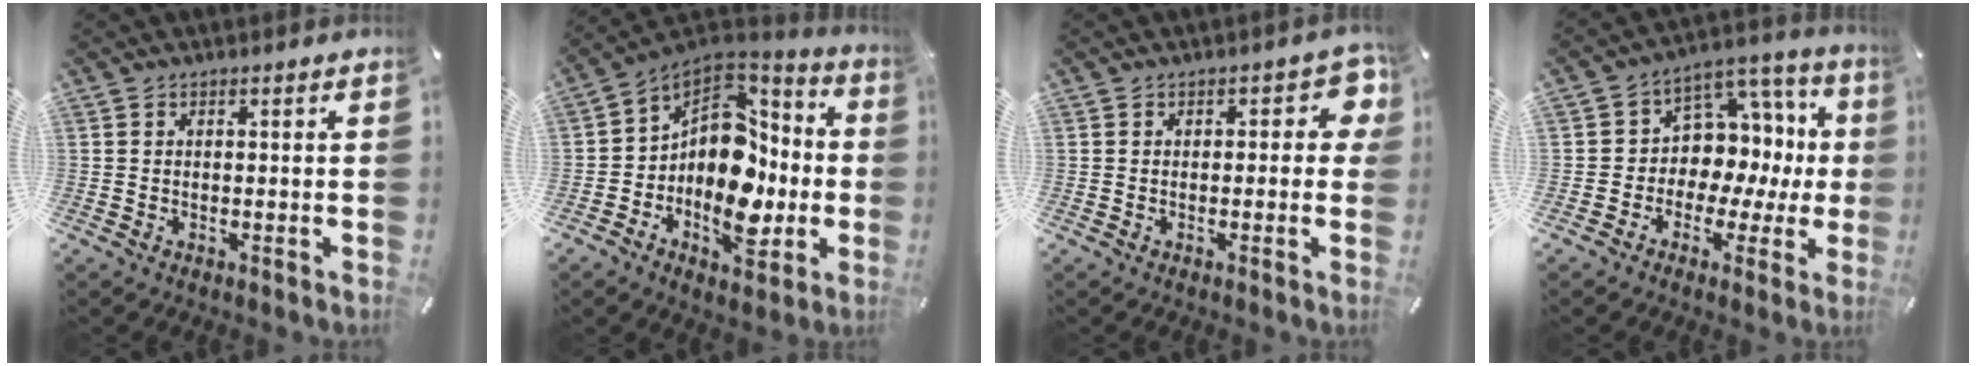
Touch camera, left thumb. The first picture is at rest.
{"total": 15.8, "force": [-2.9, 12.1, 9.7], "torque": [-0.140, -0.011, -0.047]}
{"total": 5.3, "force": [0.7, 2.8, 4.5], "torque": [-0.055, 0.003, 0.007]}
{"total": 10.2, "force": [0.9, 9.3, 4.2], "torque": [-0.058, -0.030, 0.026]}